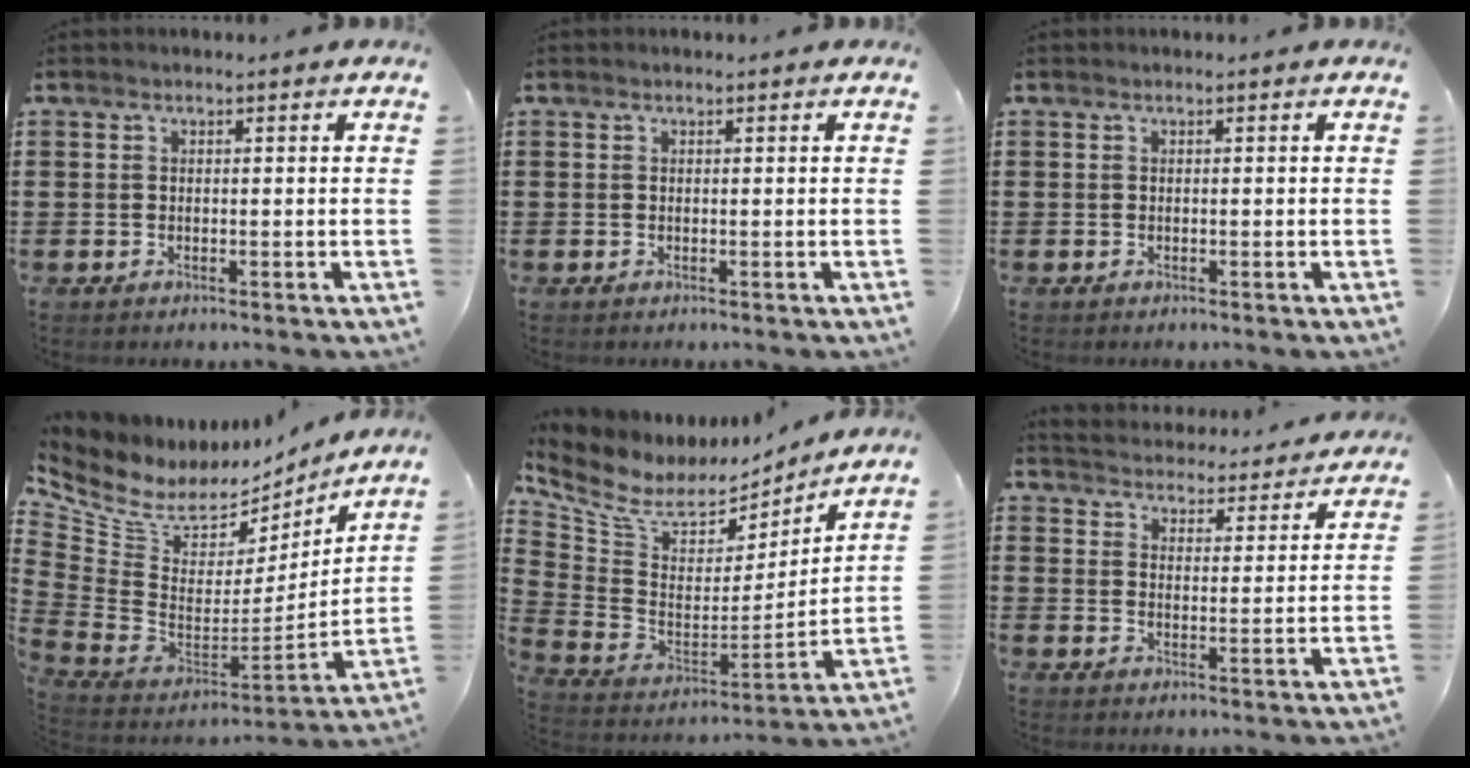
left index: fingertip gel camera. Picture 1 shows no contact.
{"total": 0.0}
{"total": 0.0}
{"total": 6.8, "force": [4.5, 4.6, 2.5], "torque": [-0.091, -0.044, 0.079]}
{"total": 7.2, "force": [5.5, 3.6, 2.9], "torque": [-0.091, -0.041, 0.098]}
{"total": 4.1, "force": [4.1, -0.2, -0.4], "torque": [-0.017, -0.039, 0.067]}